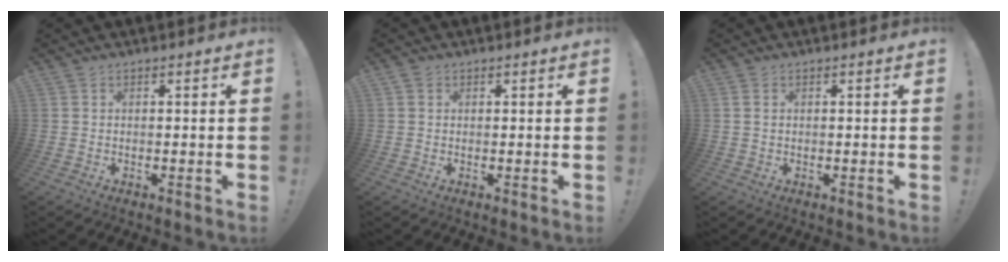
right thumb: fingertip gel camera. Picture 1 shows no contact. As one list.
[{"total": 1.0, "force": [0.5, 0.8, 0.1], "torque": [-0.001, 0.001, 0.010]}, {"total": 1.0, "force": [0.4, 0.7, 0.6], "torque": [-0.012, 0.003, 0.008]}]